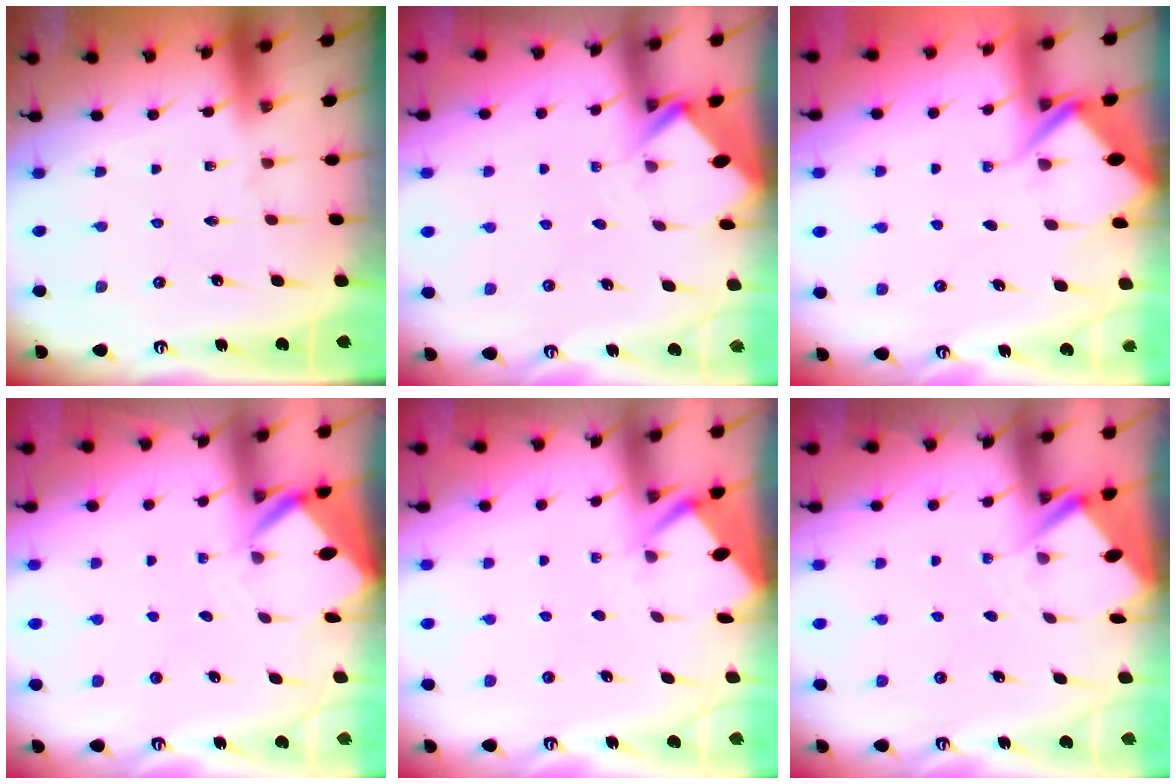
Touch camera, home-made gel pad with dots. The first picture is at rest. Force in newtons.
{"total": 2.7, "press": 2.7, "slide": 0.2}
{"total": 5.4, "press": 5.4, "slide": 0.4}
{"total": 3.9, "press": 3.9, "slide": 0.2}
{"total": 2.7, "press": 2.7, "slide": 0.2}
{"total": 3.0, "press": 2.9, "slide": 0.4}